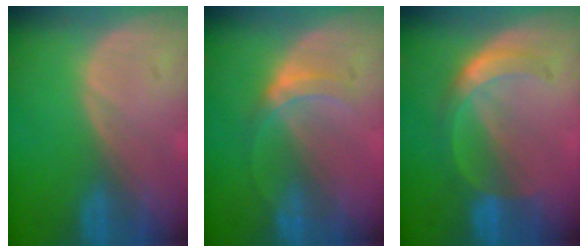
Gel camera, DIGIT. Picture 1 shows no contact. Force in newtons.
{"total": 3.7, "press": 3.3, "slide": 1.7}
{"total": 5.9, "press": 5.1, "slide": 2.9}